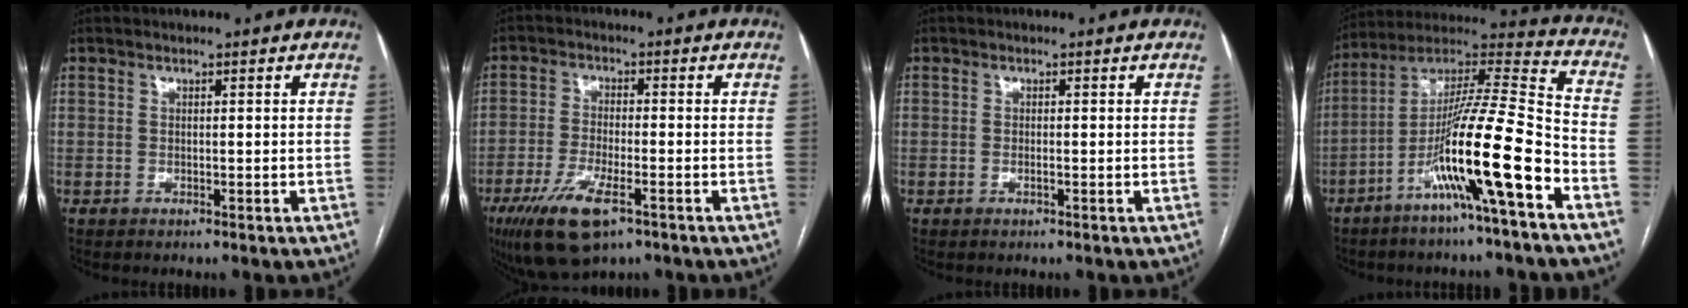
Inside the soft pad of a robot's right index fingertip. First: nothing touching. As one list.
[{"total": 10.0, "force": [-5.5, 2.9, 7.8], "torque": [-0.153, -0.019, -0.090]}, {"total": 0.7, "force": [-0.2, 0.0, 0.7], "torque": [-0.015, -0.001, -0.003]}, {"total": 17.5, "force": [-7.7, -0.3, 15.7], "torque": [-0.282, -0.005, -0.141]}]